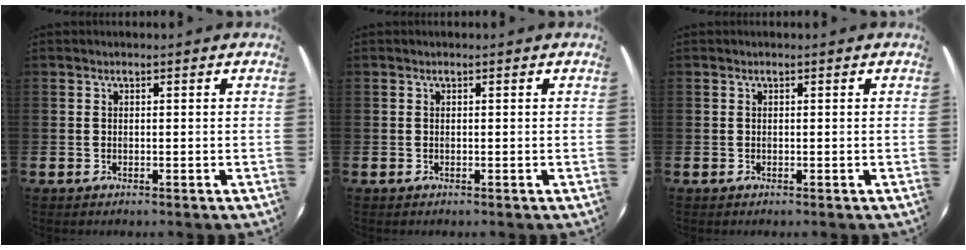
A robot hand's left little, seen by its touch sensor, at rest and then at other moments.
{"total": 0.0}
{"total": 0.0}